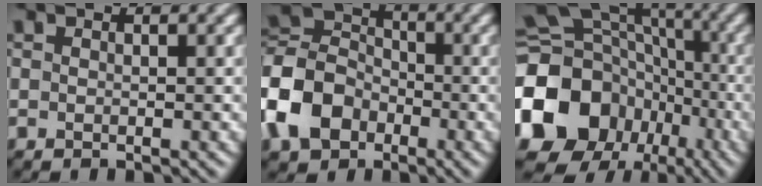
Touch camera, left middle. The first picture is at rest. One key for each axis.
{"total": 7.4, "fx": -2.8, "fy": 5.9, "fz": 3.4, "tx": -0.069, "ty": 0.019, "tz": -0.075}
{"total": 16.7, "fx": -5.5, "fy": 14.4, "fz": 6.5, "tx": -0.150, "ty": 0.002, "tz": -0.119}